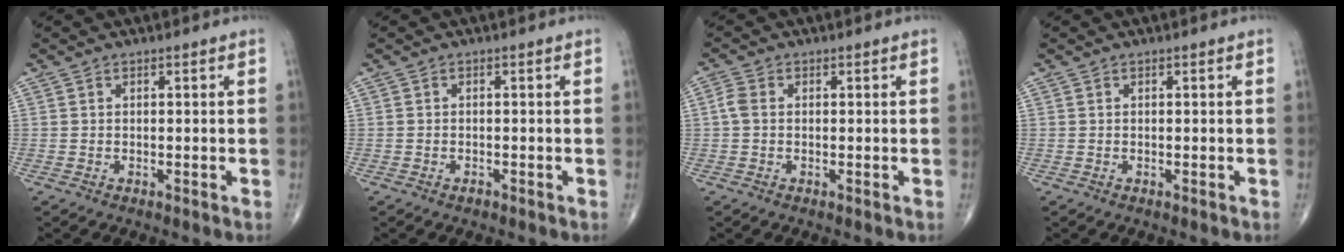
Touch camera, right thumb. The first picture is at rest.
{"total": 0.8, "force": [-0.6, 0.4, 0.3], "torque": [-0.005, 0.002, -0.010]}
{"total": 2.3, "force": [0.0, 1.6, 1.6], "torque": [-0.037, 0.005, -0.004]}
{"total": 0.0}